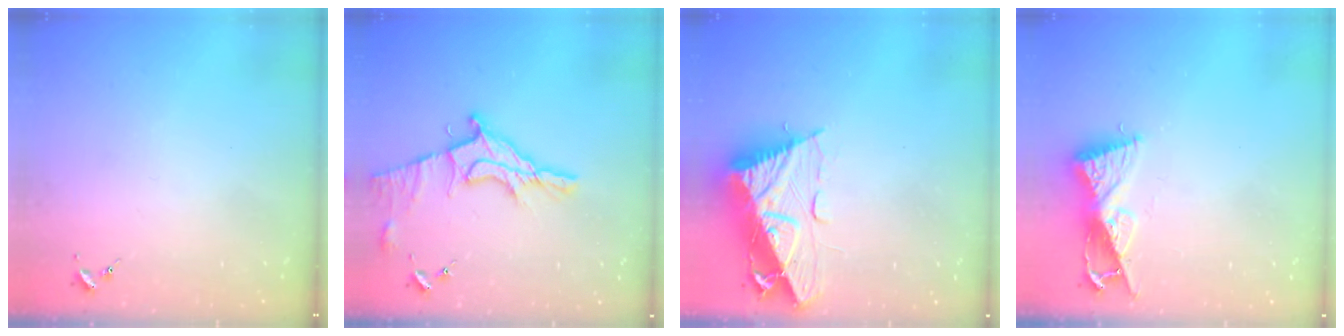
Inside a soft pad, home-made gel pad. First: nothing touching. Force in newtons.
{"total": 13.5, "press": 13.4, "slide": 1.3}
{"total": 16.6, "press": 16.5, "slide": 1.5}
{"total": 8.9, "press": 8.9, "slide": 0.3}